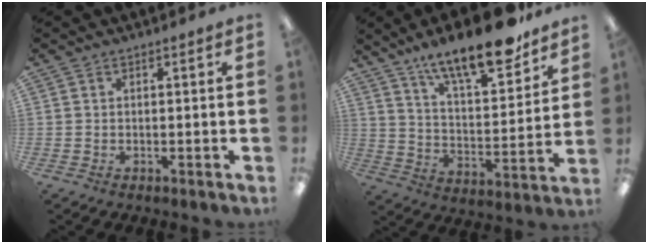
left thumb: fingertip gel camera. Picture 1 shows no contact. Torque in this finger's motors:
{"motor_torque": [0.74, -0.07, 1.42, -1.35, 0.33]}